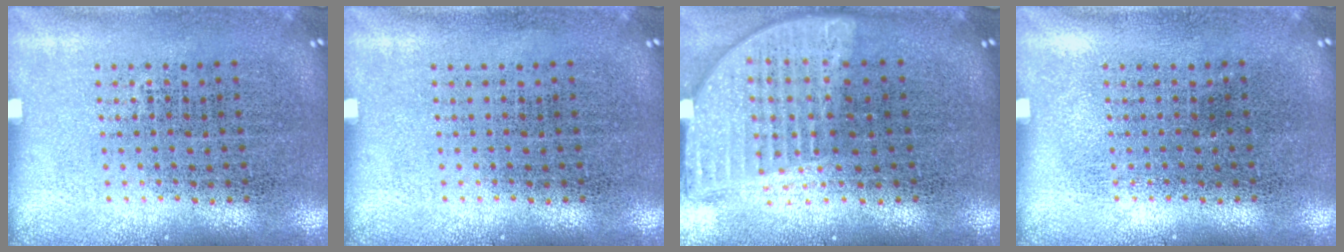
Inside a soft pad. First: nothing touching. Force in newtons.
{"total": 0.0}
{"total": 2.0, "press": 1.6, "slide": 1.2}
{"total": 0.0}